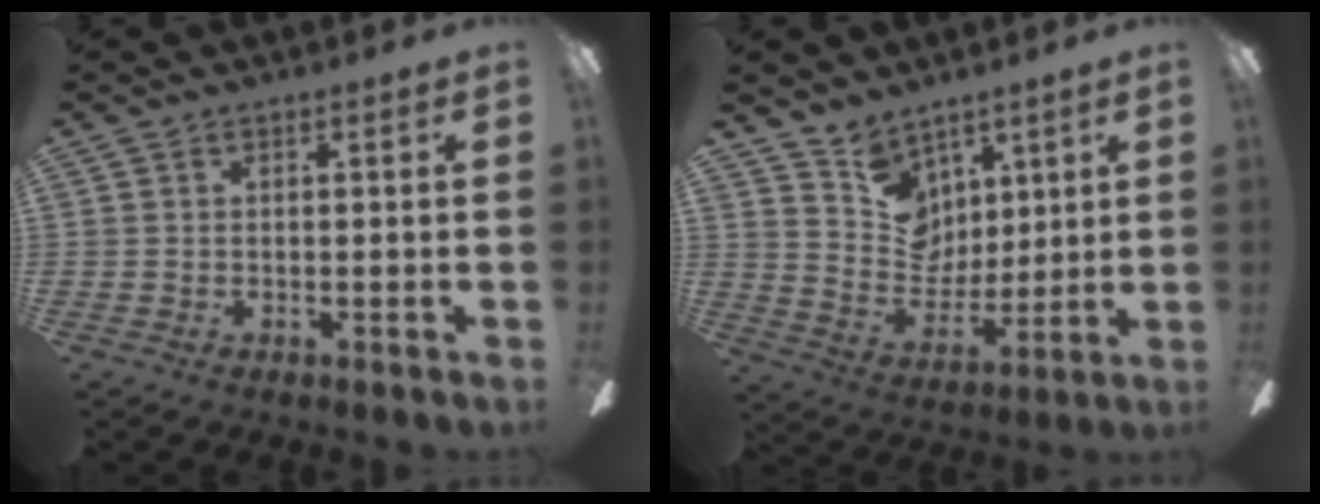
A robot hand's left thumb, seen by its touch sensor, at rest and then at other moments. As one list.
[{"total": 10.1, "force": [6.6, 7.4, 1.7], "torque": [-0.044, -0.050, 0.134]}]